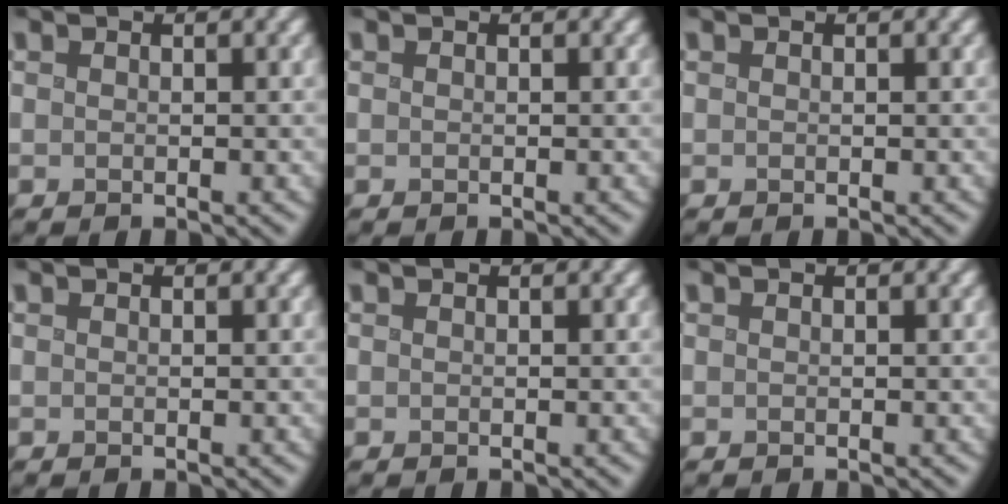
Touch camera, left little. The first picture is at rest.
{"total": 0.0}
{"total": 0.0}
{"total": 0.0}
{"total": 0.0}
{"total": 0.0}